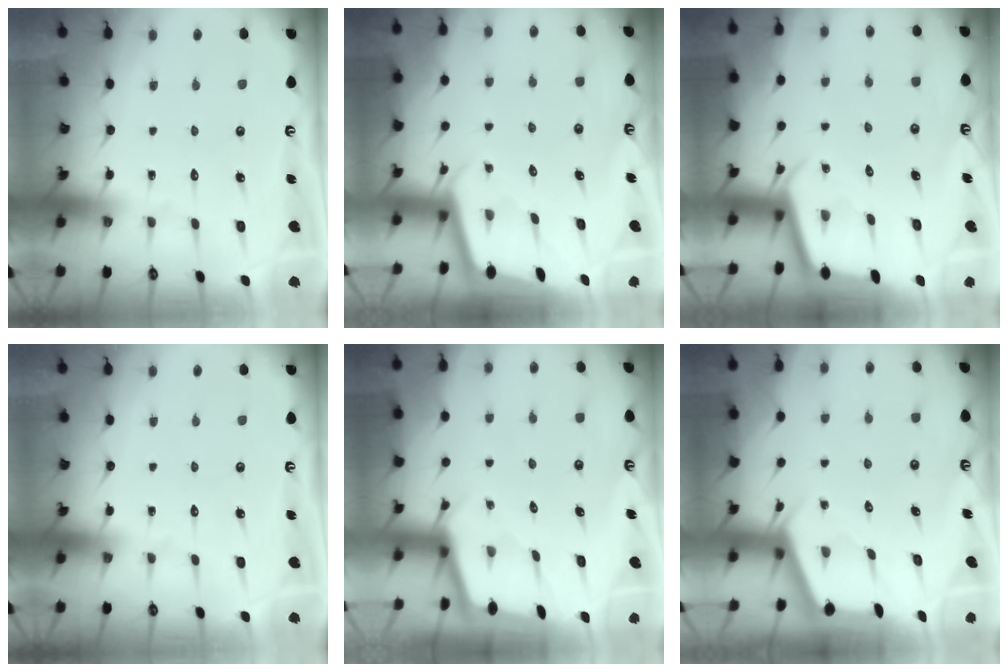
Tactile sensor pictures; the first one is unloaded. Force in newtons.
{"total": 1.9, "press": 1.9, "slide": 0.1}
{"total": 2.3, "press": 2.3, "slide": 0.1}
{"total": 0.0}
{"total": 1.6, "press": 1.6, "slide": 0.2}
{"total": 2.4, "press": 2.3, "slide": 0.4}